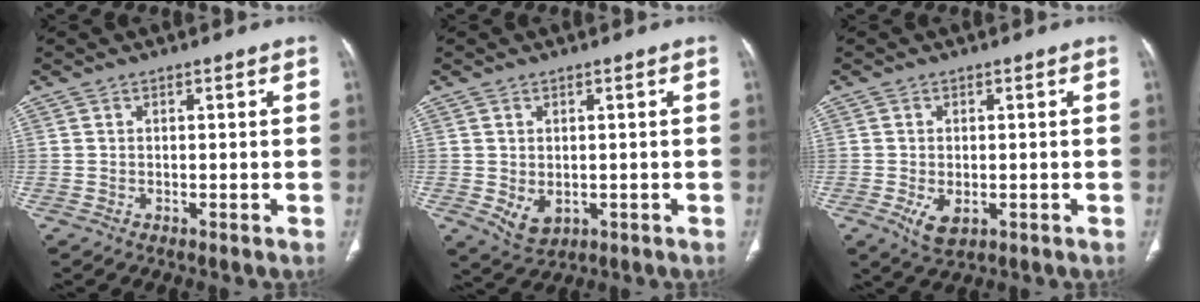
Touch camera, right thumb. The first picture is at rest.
{"total": 4.3, "force": [-0.6, 3.1, 3.0], "torque": [-0.046, -0.007, 0.009]}
{"total": 4.3, "force": [-1.3, 2.4, 3.3], "torque": [-0.060, -0.008, -0.014]}